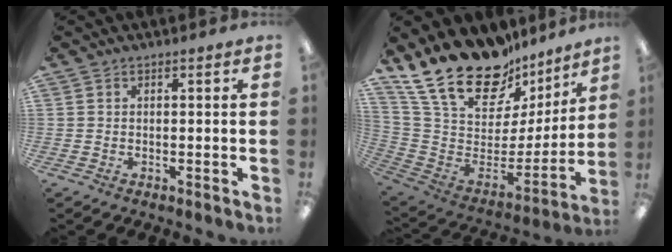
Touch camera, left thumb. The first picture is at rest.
{"total": 24.8, "force": [18.6, 11.9, 11.3], "torque": [-0.206, -0.130, 0.344]}